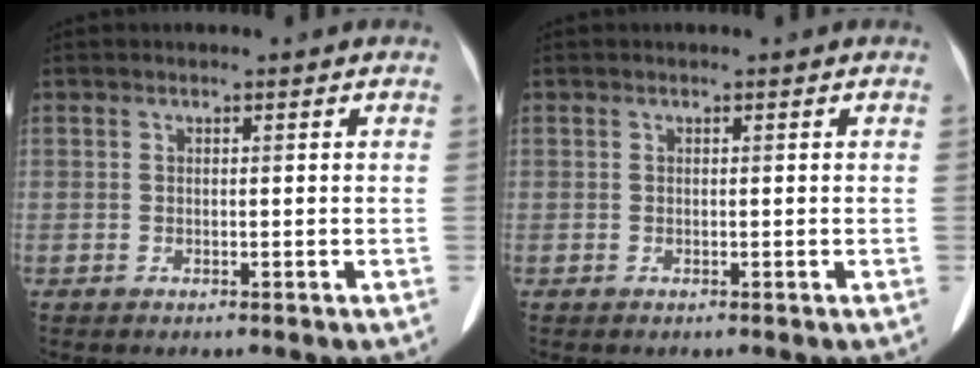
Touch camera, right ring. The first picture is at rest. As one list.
[{"total": 0.0}]